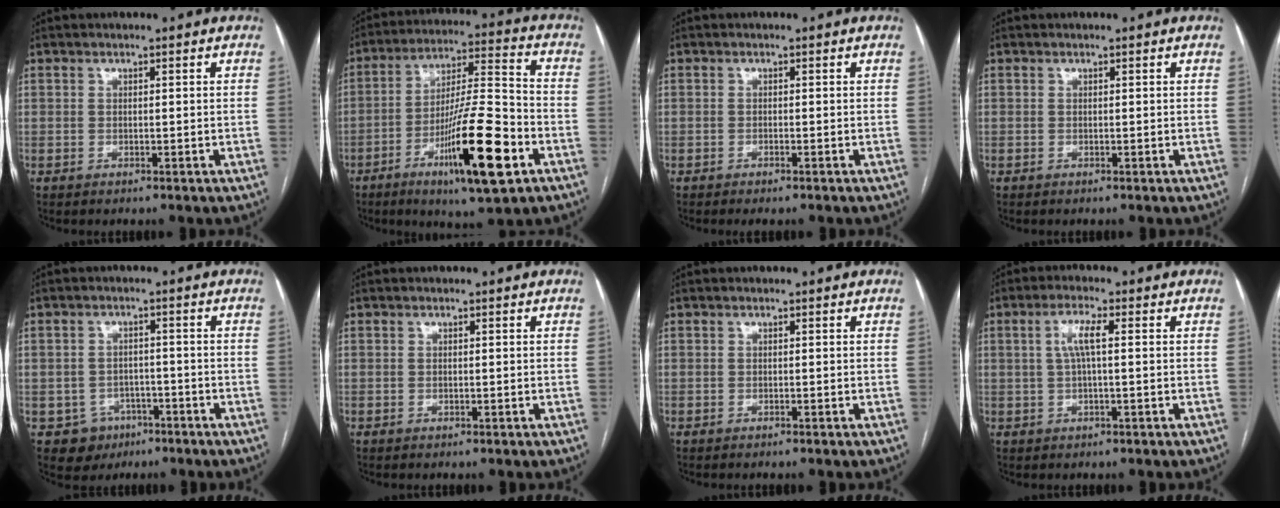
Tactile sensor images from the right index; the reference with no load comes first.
{"total": 17.8, "force": [-7.6, 2.0, 15.9], "torque": [-0.275, -0.015, -0.125]}
{"total": 1.3, "force": [-1.0, 0.1, 0.8], "torque": [-0.013, -0.003, -0.015]}
{"total": 0.0}
{"total": 5.1, "force": [-2.6, 4.4, 0.5], "torque": [-0.002, 0.012, -0.032]}
{"total": 0.0}
{"total": 0.7, "force": [-0.6, -0.1, 0.3], "torque": [-0.002, 0.001, -0.011]}
{"total": 4.1, "force": [0.7, 0.5, 4.0], "torque": [-0.080, 0.010, 0.013]}